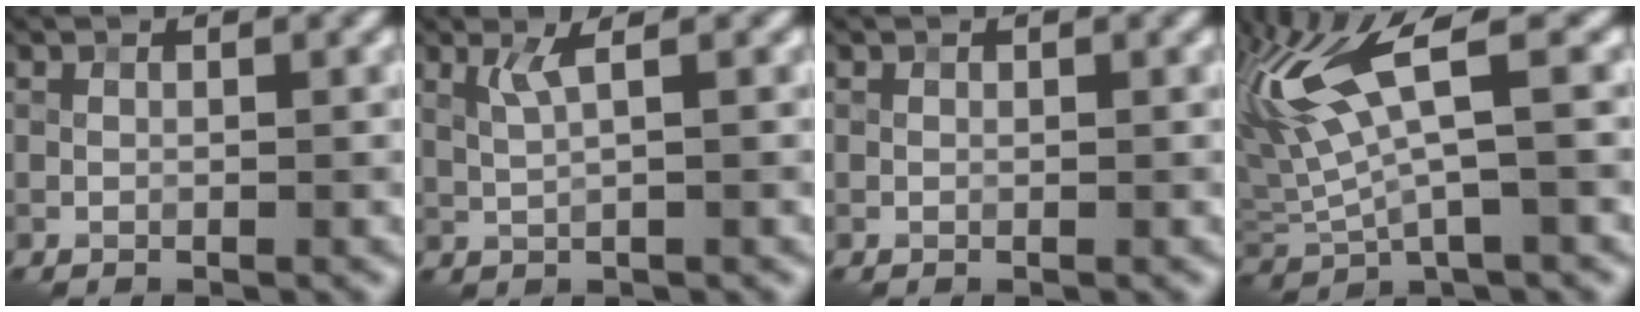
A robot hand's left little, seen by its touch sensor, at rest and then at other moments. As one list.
[{"total": 1.8, "force": [0.7, 0.2, 1.6], "torque": [-0.038, -0.001, 0.016]}, {"total": 0.0}, {"total": 9.1, "force": [2.9, 2.6, 8.2], "torque": [-0.187, 0.008, 0.055]}]